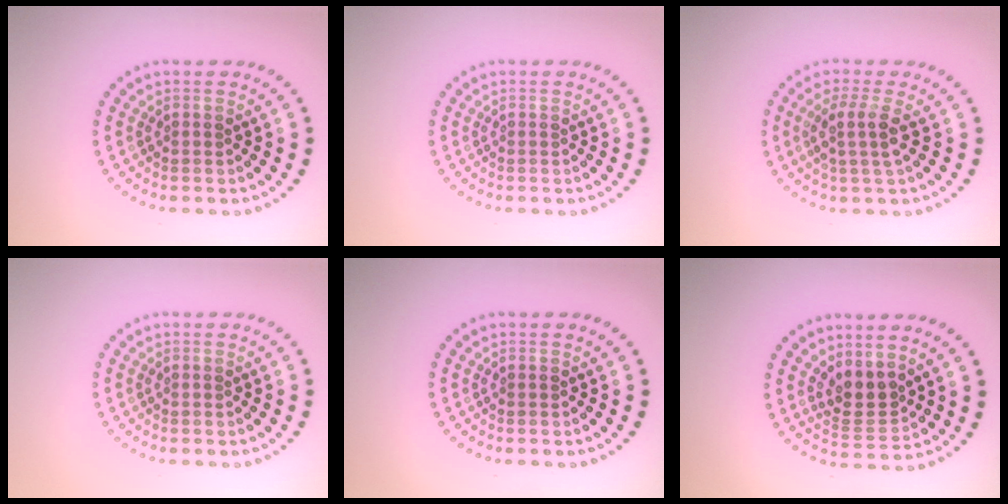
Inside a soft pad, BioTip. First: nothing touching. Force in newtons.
{"total": 0.0}
{"total": 2.6, "press": 2.1, "slide": 1.6}
{"total": 0.0}
{"total": 0.0}
{"total": 2.9, "press": 2.4, "slide": 1.5}